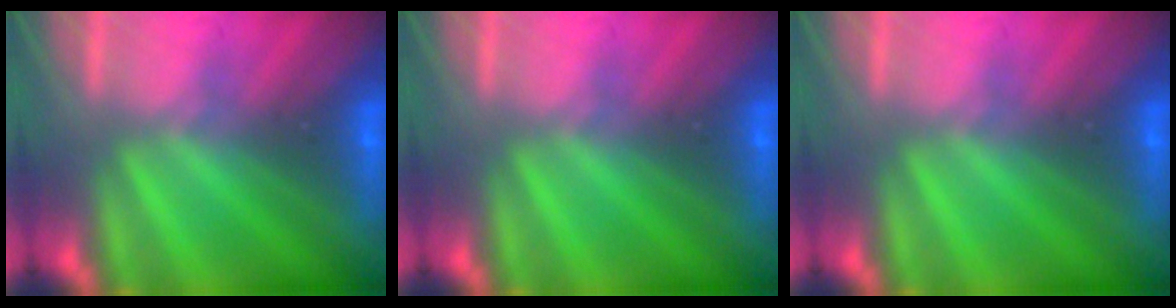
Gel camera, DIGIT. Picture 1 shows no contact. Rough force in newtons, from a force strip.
{"total": 0.0}
{"total": 0.0}